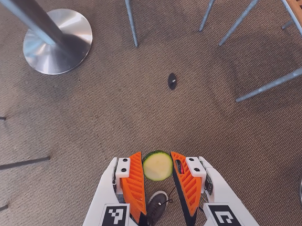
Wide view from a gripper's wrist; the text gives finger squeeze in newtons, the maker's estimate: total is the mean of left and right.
{"total": 6.8, "left": 6.2, "right": 7.4}